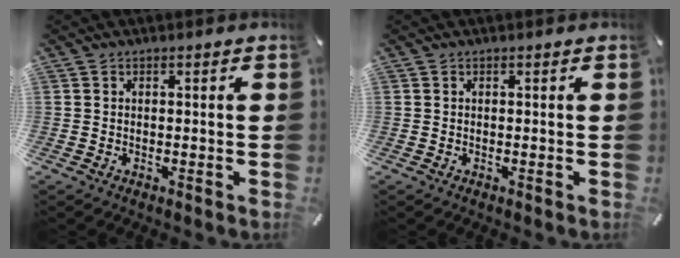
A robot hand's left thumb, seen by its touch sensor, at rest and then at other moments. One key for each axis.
{"total": 0.0}